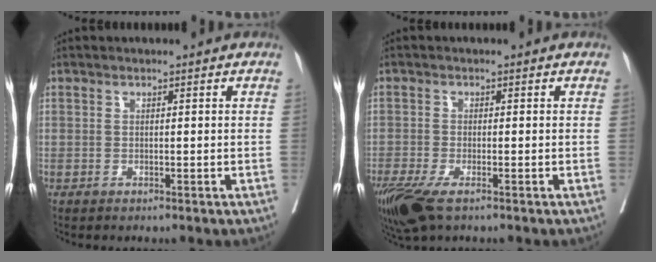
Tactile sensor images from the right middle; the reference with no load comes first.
{"total": 7.4, "force": [-4.8, 2.3, 5.2], "torque": [-0.098, -0.020, -0.086]}